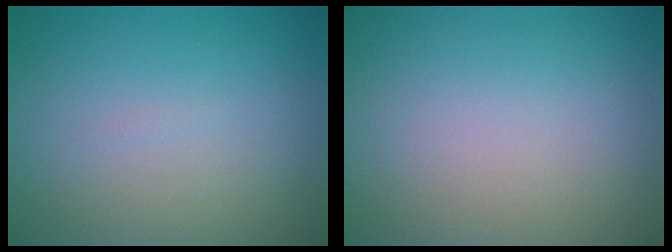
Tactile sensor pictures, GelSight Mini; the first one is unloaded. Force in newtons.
{"total": 0.0}